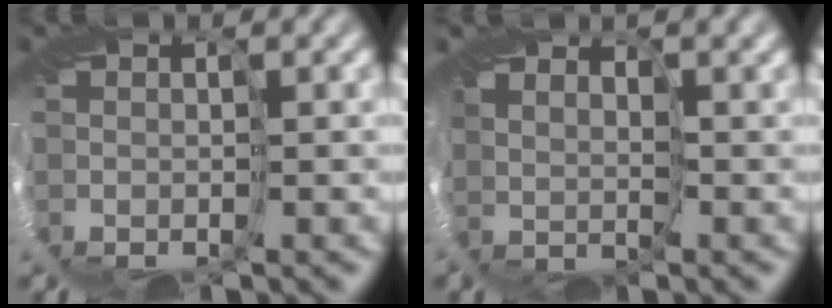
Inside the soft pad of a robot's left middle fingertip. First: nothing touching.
{"total": 2.0, "force": [1.9, 0.5, -0.2], "torque": [-0.004, 0.005, 0.040]}